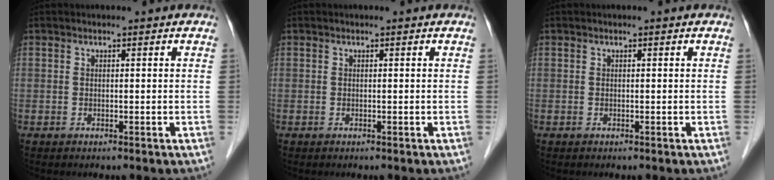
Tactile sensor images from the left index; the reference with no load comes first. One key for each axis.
{"total": 0.0}
{"total": 0.0}